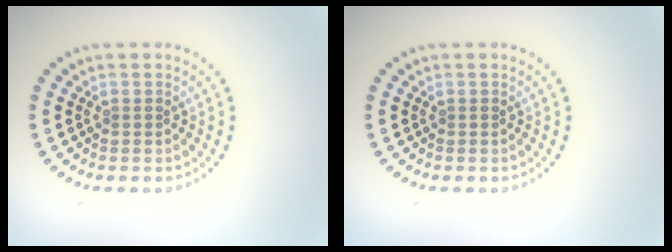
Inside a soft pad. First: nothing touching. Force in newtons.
{"total": 0.0}